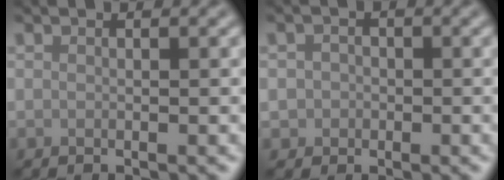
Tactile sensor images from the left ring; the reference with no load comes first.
{"total": 1.6, "force": [-0.2, 1.5, 0.3], "torque": [0.012, -0.004, -0.006]}